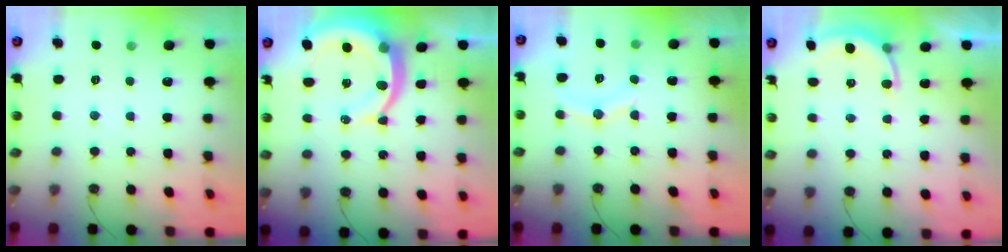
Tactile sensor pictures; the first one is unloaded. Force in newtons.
{"total": 13.1, "press": 13.0, "slide": 1.5}
{"total": 9.6, "press": 9.2, "slide": 2.8}
{"total": 5.0, "press": 4.9, "slide": 0.8}